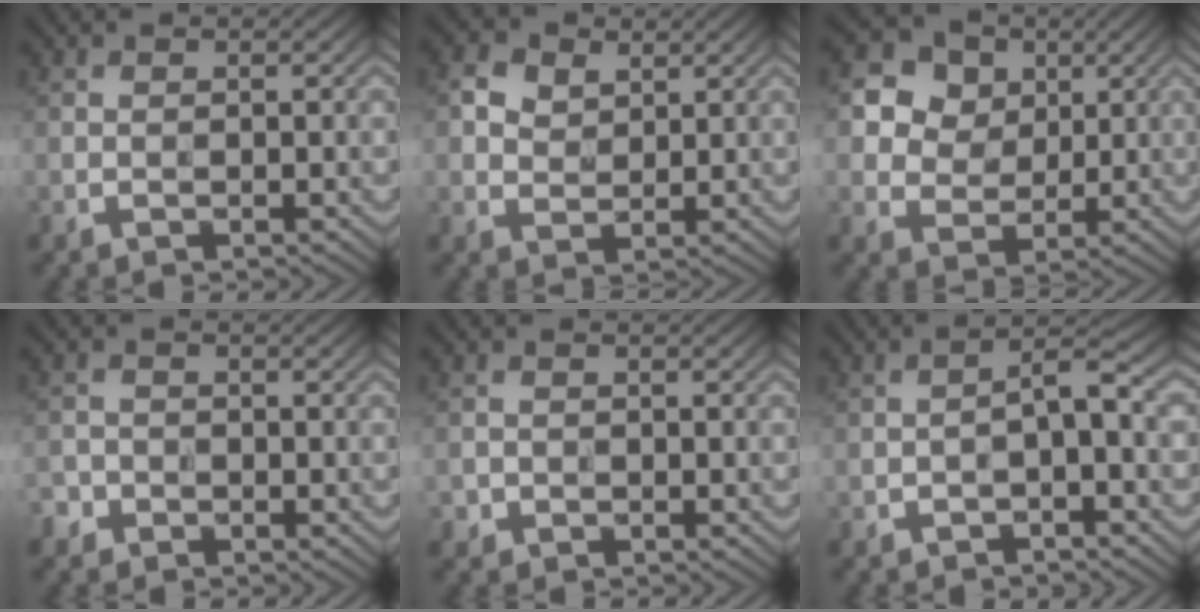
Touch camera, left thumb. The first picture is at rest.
{"total": 3.8, "force": [1.7, 2.8, 2.0], "torque": [-0.045, 0.002, 0.029]}
{"total": 10.4, "force": [4.8, 8.0, 4.4], "torque": [-0.136, 0.011, 0.093]}
{"total": 1.7, "force": [-1.2, 1.2, 0.2], "torque": [-0.002, 0.001, -0.031]}
{"total": 1.0, "force": [-0.5, 0.8, 0.0], "torque": [0.003, -0.004, -0.013]}
{"total": 2.9, "force": [-1.2, 0.7, 2.6], "torque": [-0.041, 0.013, -0.026]}